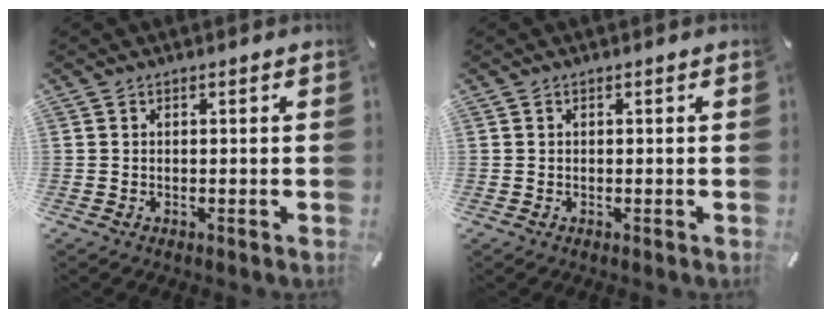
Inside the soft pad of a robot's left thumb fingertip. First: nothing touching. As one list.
[{"total": 0.0}]